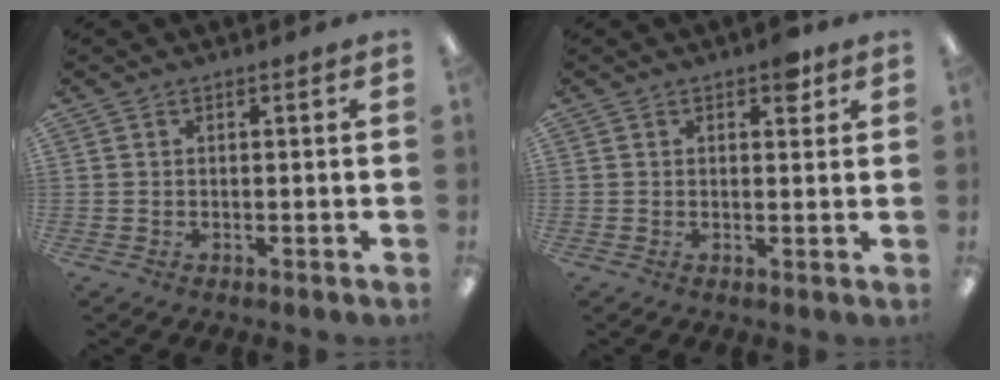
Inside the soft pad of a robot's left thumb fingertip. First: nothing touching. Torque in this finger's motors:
{"motor_torque": [0.32, 0.12, 0.37, -0.14, 0.02]}